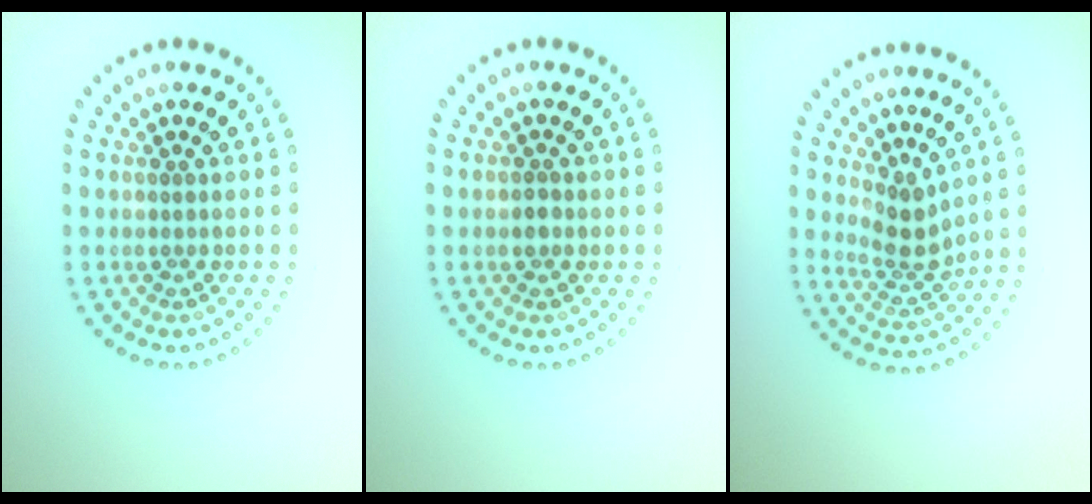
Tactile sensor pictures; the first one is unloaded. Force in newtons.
{"total": 1.0, "press": 0.9, "slide": 0.3}
{"total": 2.6, "press": 1.8, "slide": 1.9}